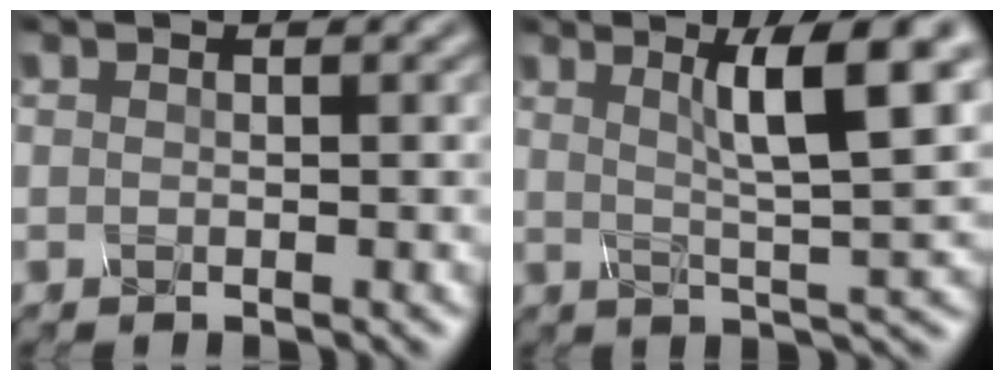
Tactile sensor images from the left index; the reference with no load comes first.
{"total": 7.7, "force": [2.5, 1.4, 7.1], "torque": [-0.102, 0.005, 0.049]}